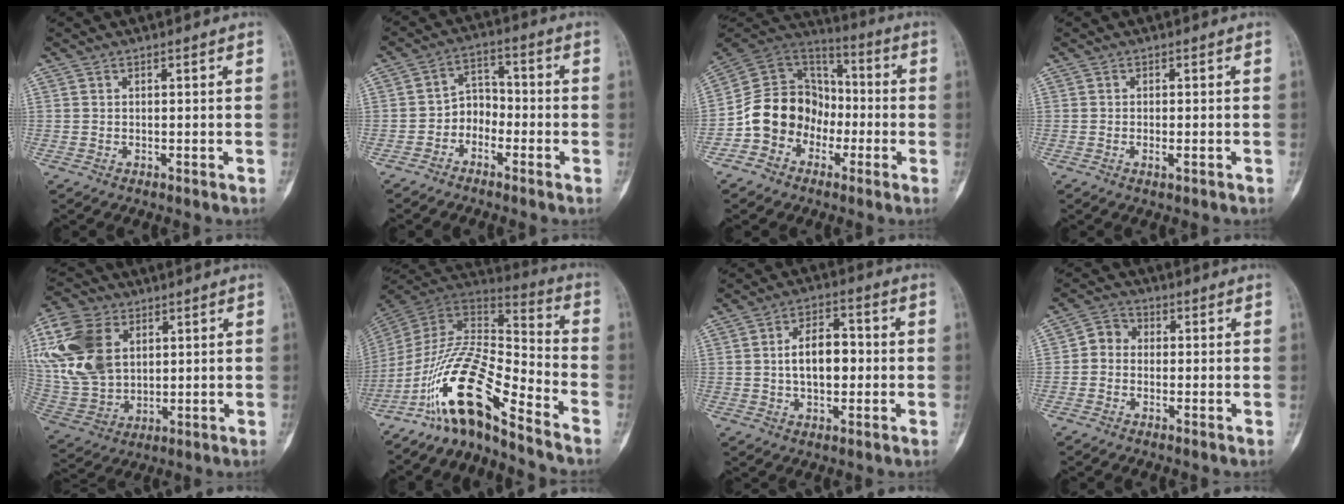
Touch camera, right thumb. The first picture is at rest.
{"total": 5.2, "force": [-2.5, 4.0, 2.2], "torque": [-0.008, 0.033, -0.058]}
{"total": 14.3, "force": [-4.7, 12.1, 5.9], "torque": [-0.070, 0.072, -0.094]}
{"total": 1.4, "force": [-0.5, 0.5, 1.2], "torque": [-0.018, 0.001, -0.007]}
{"total": 19.3, "force": [5.6, 13.5, 12.6], "torque": [-0.269, -0.005, 0.112]}
{"total": 16.7, "force": [-11.7, 3.6, 11.4], "torque": [-0.206, 0.097, -0.215]}
{"total": 8.9, "force": [0.0, 5.3, 7.1], "torque": [-0.097, 0.020, -0.006]}
{"total": 4.2, "force": [-0.4, 3.6, 2.0], "torque": [-0.019, 0.012, -0.024]}